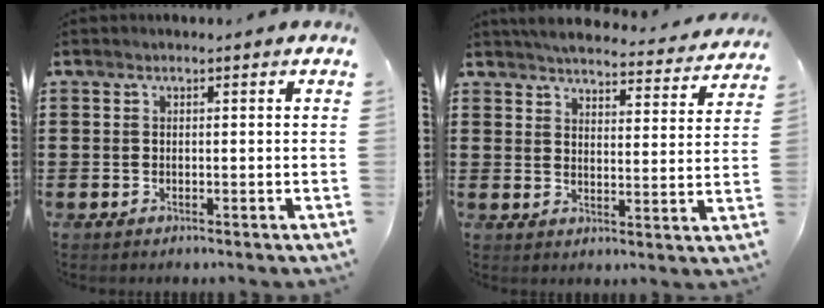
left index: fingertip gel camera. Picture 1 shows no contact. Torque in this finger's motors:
{"motor_torque": [-0.65, -1.49, -0.04, -0.05]}